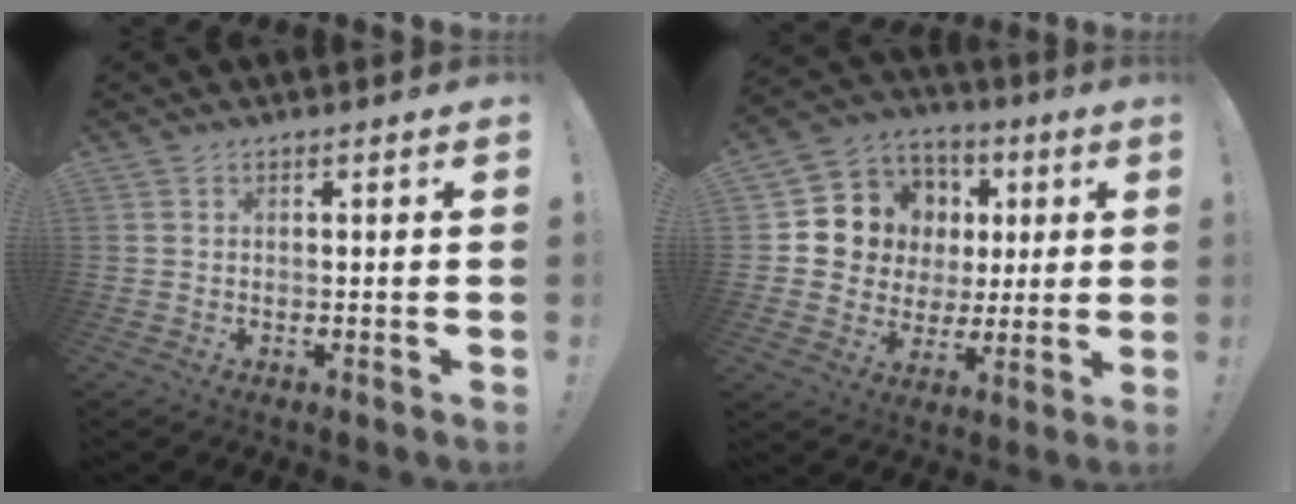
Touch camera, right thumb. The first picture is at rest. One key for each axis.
{"total": 11.1, "fx": 1.9, "fy": 10.7, "fz": 2.5, "tx": -0.036, "ty": -0.011, "tz": 0.061}